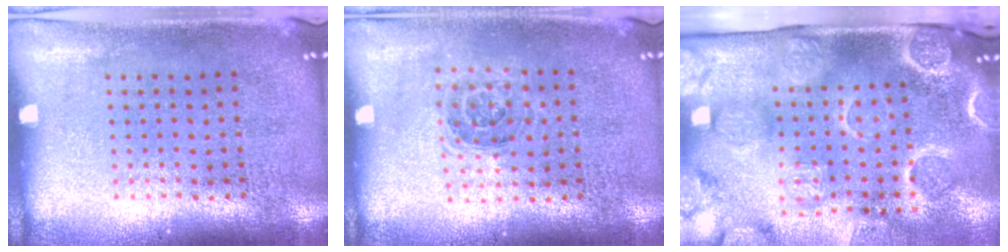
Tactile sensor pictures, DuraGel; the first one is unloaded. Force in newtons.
{"total": 1.1, "press": 1.0, "slide": 0.5}
{"total": 4.3, "press": 3.5, "slide": 2.5}